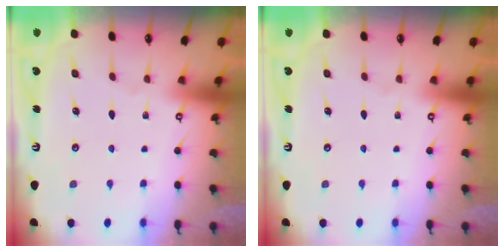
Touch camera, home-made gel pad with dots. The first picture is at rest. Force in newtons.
{"total": 0.0}